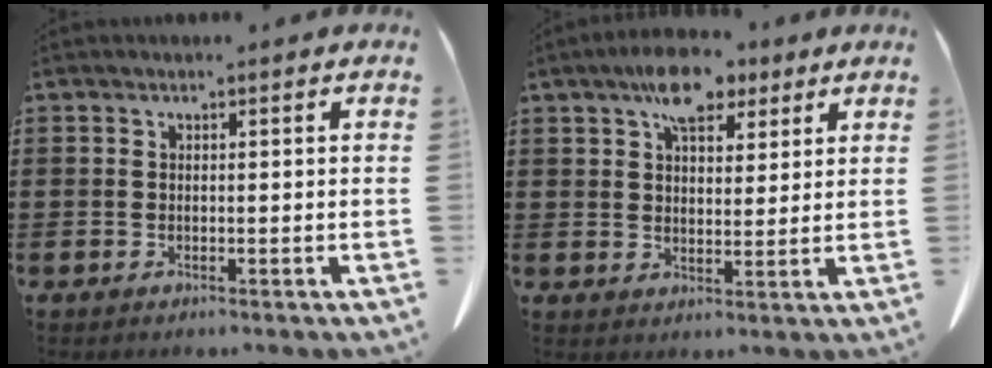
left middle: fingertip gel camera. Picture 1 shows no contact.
{"total": 8.3, "force": [5.8, 3.9, 4.5], "torque": [-0.075, -0.009, 0.101]}